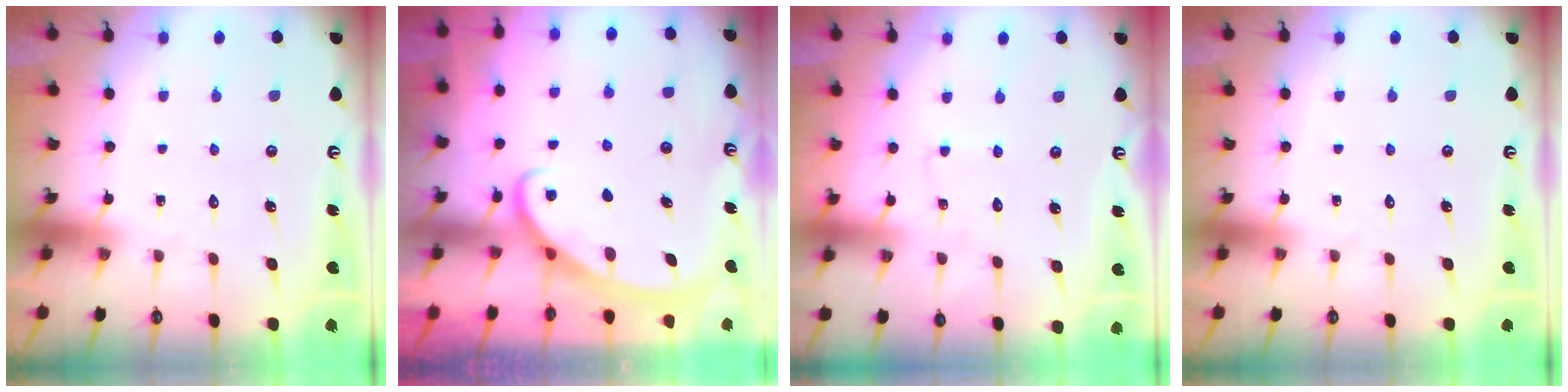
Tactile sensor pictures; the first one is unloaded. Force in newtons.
{"total": 2.8, "press": 2.8, "slide": 0.3}
{"total": 3.2, "press": 3.1, "slide": 0.3}
{"total": 0.0}